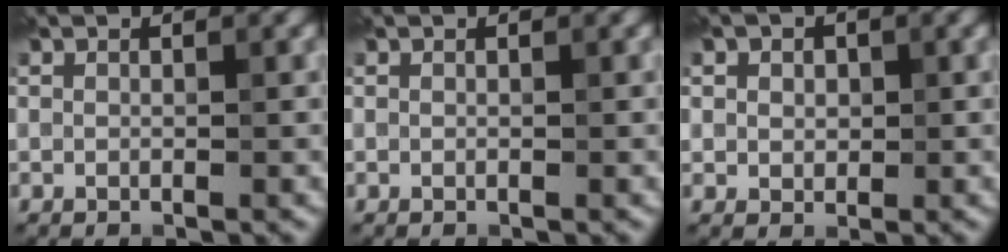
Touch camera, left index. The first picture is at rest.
{"total": 0.0}
{"total": 2.0, "force": [0.8, 1.7, 0.7], "torque": [-0.004, 0.008, 0.005]}